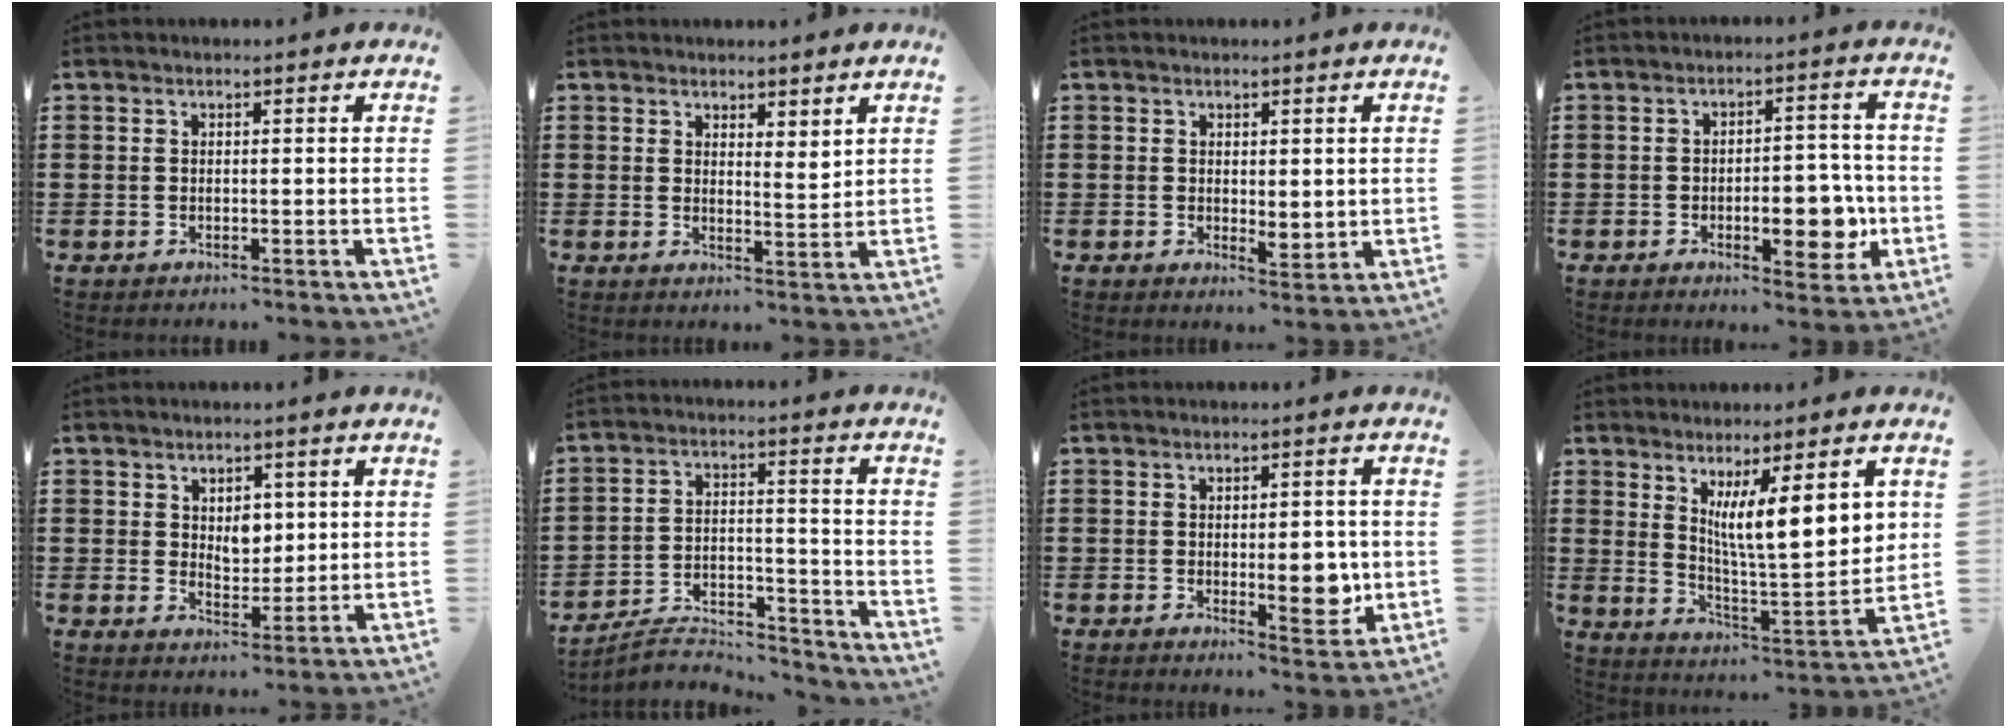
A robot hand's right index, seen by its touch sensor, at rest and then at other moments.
{"total": 2.7, "force": [2.6, 0.8, 0.5], "torque": [-0.017, 0.000, 0.049]}
{"total": 1.9, "force": [1.0, 1.3, 1.1], "torque": [-0.015, 0.002, 0.018]}
{"total": 8.1, "force": [-2.3, 3.6, 6.9], "torque": [-0.096, 0.002, -0.036]}
{"total": 3.9, "force": [1.4, 2.9, 2.2], "torque": [-0.029, 0.003, 0.018]}
{"total": 5.7, "force": [-5.4, 0.8, 1.4], "torque": [-0.036, 0.003, -0.107]}
{"total": 6.3, "force": [-0.4, 2.7, 5.6], "torque": [-0.071, -0.002, -0.008]}
{"total": 10.7, "force": [4.4, 1.7, 9.5], "torque": [-0.163, -0.022, 0.070]}